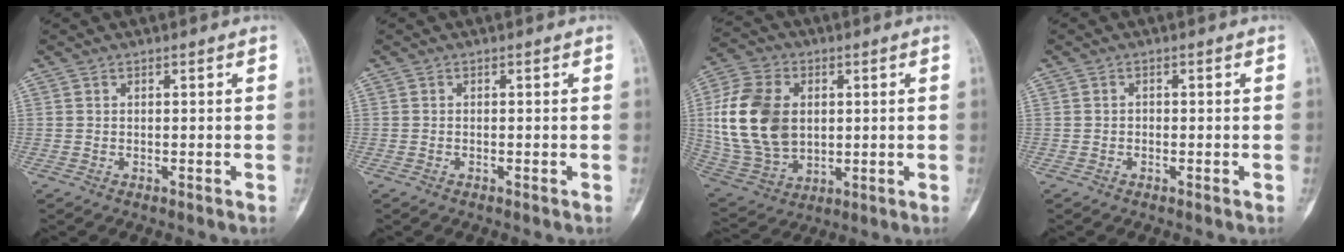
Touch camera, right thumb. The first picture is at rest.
{"total": 0.0}
{"total": 18.6, "force": [2.2, 13.1, 13.1], "torque": [-0.246, -0.003, 0.052]}
{"total": 0.7, "force": [-0.2, 0.6, 0.2], "torque": [0.003, 0.004, -0.008]}